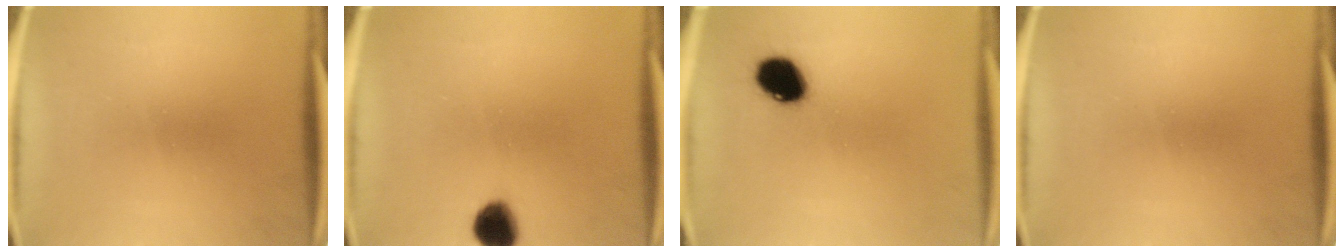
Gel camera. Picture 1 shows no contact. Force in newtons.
{"total": 6.9}
{"total": 9.0}
{"total": 0.0}